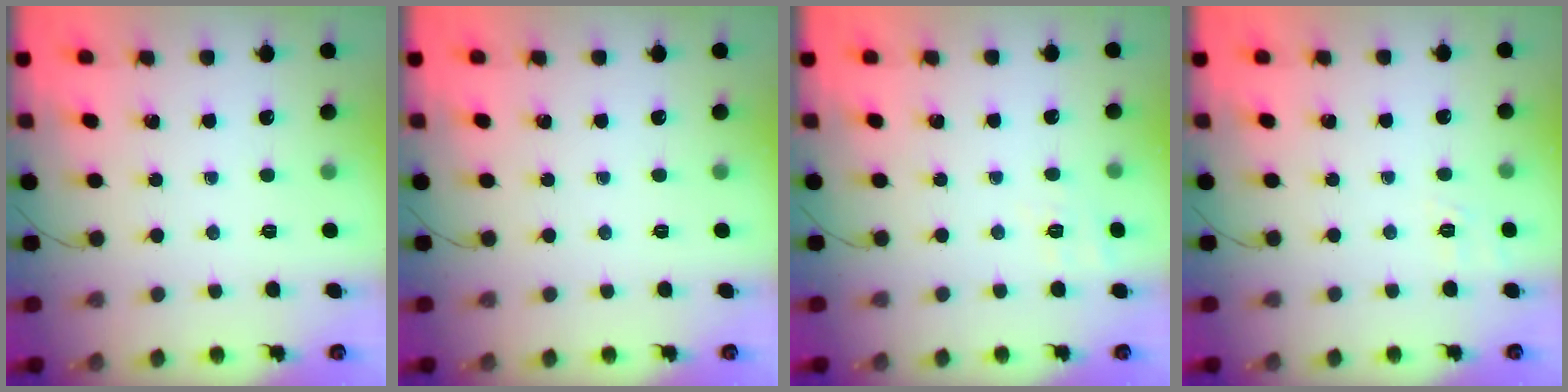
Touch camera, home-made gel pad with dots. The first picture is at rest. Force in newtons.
{"total": 0.0}
{"total": 5.8, "press": 5.5, "slide": 1.9}
{"total": 1.8, "press": 0.4, "slide": 1.7}